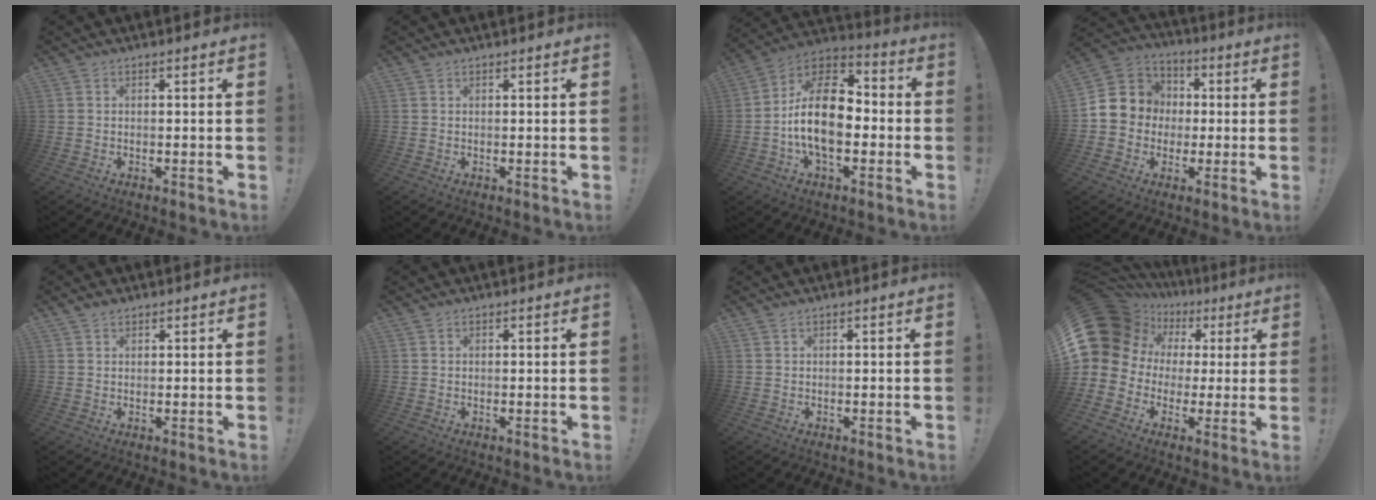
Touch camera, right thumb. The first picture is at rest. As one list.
[{"total": 0.0}, {"total": 19.3, "force": [-2.8, 11.3, 15.4], "torque": [-0.281, 0.026, -0.043]}, {"total": 11.1, "force": [-0.4, 10.6, 3.0], "torque": [-0.041, 0.015, 0.003]}, {"total": 1.6, "force": [1.3, 0.8, 0.6], "torque": [-0.009, -0.005, 0.024]}, {"total": 0.0}, {"total": 0.5, "force": [0.5, 0.1, 0.2], "torque": [-0.005, 0.000, 0.009]}, {"total": 15.9, "force": [3.8, 13.5, 7.4], "torque": [-0.131, -0.018, 0.093]}]